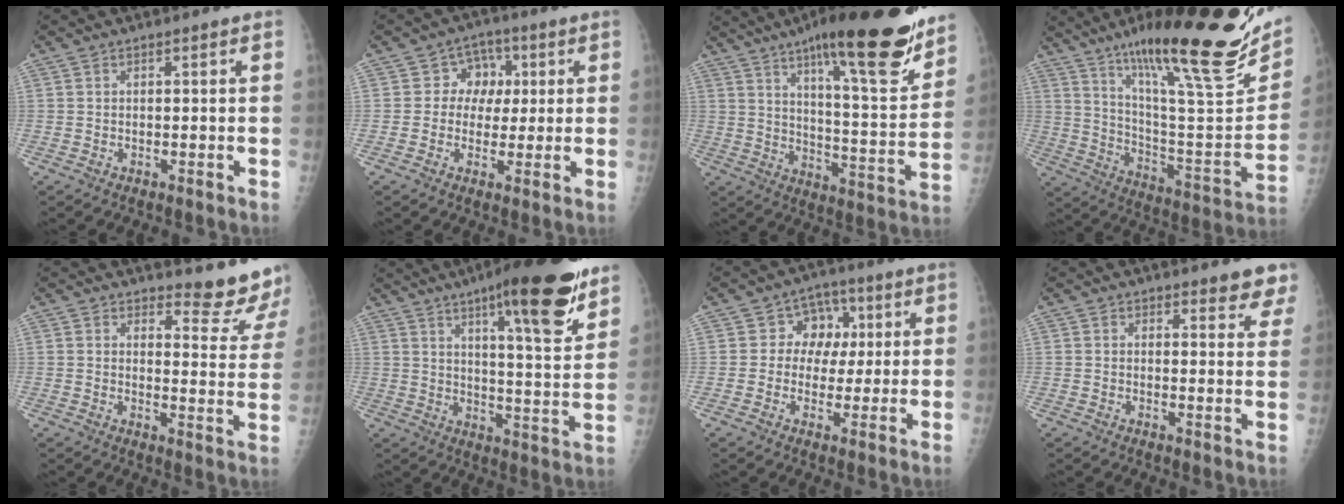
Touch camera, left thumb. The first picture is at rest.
{"total": 6.3, "force": [1.1, 5.6, 2.6], "torque": [0.009, 0.010, 0.009]}
{"total": 24.0, "force": [16.2, 4.7, 17.0], "torque": [-0.226, -0.072, 0.249]}
{"total": 31.7, "force": [20.2, 6.1, 23.7], "torque": [-0.336, -0.073, 0.320]}
{"total": 9.2, "force": [9.0, 1.4, 1.2], "torque": [0.013, -0.111, 0.095]}
{"total": 18.6, "force": [11.8, 3.6, 13.9], "torque": [-0.173, -0.063, 0.174]}
{"total": 7.4, "force": [1.5, 6.5, 3.3], "torque": [0.003, 0.008, 0.016]}
{"total": 5.5, "force": [4.8, 1.9, 1.8], "torque": [0.014, -0.027, 0.042]}